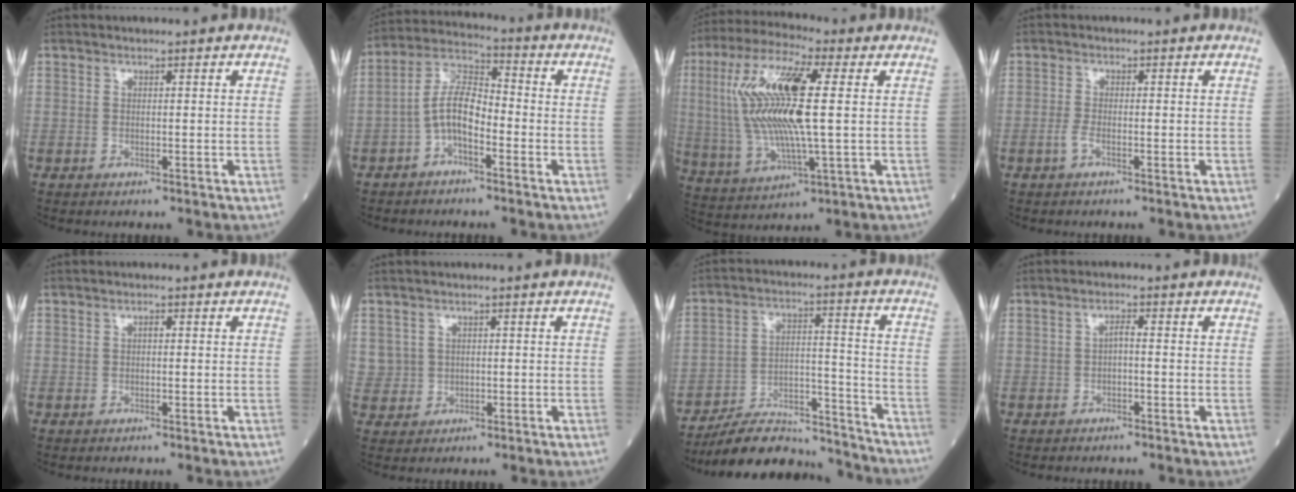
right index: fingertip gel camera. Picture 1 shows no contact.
{"total": 7.0, "force": [-2.4, 2.7, 6.0], "torque": [-0.125, 0.020, -0.048]}
{"total": 17.1, "force": [2.4, 3.0, 16.7], "torque": [-0.359, 0.011, 0.043]}
{"total": 1.4, "force": [-0.8, 0.3, 1.2], "torque": [-0.029, 0.000, -0.018]}
{"total": 0.6, "force": [0.0, 0.2, 0.5], "torque": [-0.009, 0.002, -0.001]}
{"total": 3.2, "force": [0.9, 3.1, 0.2], "torque": [0.005, 0.003, 0.022]}
{"total": 14.8, "force": [-14.2, 2.8, 3.1], "torque": [-0.039, 0.038, -0.225]}
{"total": 1.3, "force": [-0.3, 0.2, 1.2], "torque": [-0.021, 0.004, -0.007]}